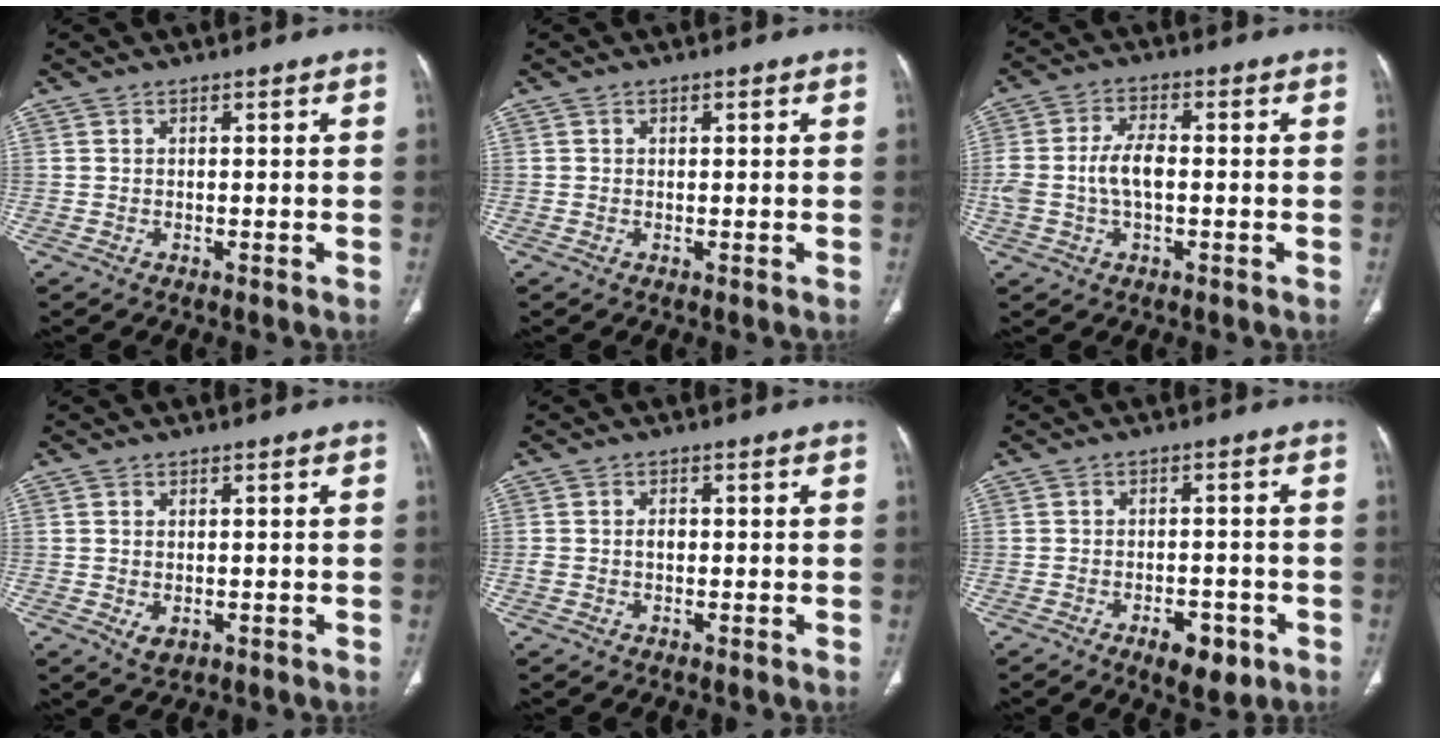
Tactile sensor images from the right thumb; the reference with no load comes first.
{"total": 0.7, "force": [0.3, 0.5, 0.4], "torque": [-0.001, 0.001, 0.002]}
{"total": 6.6, "force": [-0.6, 3.4, 5.6], "torque": [-0.126, 0.017, -0.012]}
{"total": 2.6, "force": [-0.5, 1.8, 1.8], "torque": [-0.030, -0.004, -0.001]}
{"total": 1.7, "force": [-0.1, 1.3, 1.2], "torque": [-0.020, 0.005, -0.003]}
{"total": 6.5, "force": [-3.3, 3.3, 4.5], "torque": [-0.050, 0.014, -0.042]}